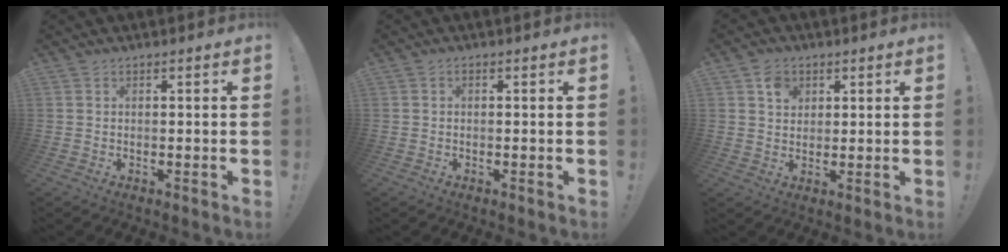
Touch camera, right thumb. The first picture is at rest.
{"total": 0.6, "force": [-0.4, 0.3, 0.4], "torque": [-0.010, 0.003, -0.007]}
{"total": 5.0, "force": [2.3, 4.1, 1.8], "torque": [-0.017, -0.006, 0.038]}